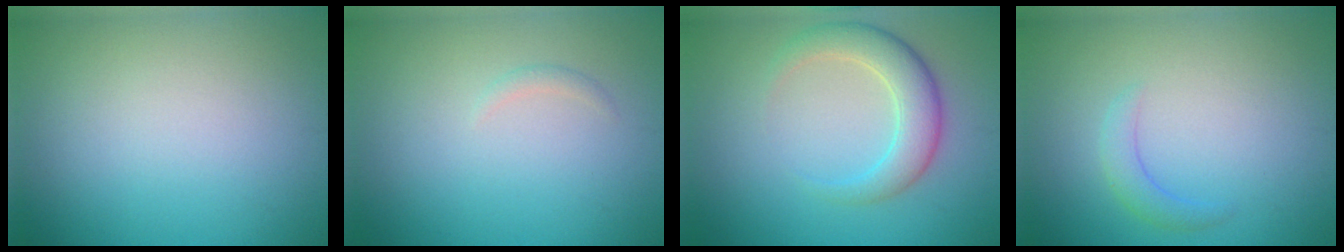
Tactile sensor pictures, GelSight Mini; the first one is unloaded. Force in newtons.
{"total": 0.6, "press": 0.6, "slide": 0.1}
{"total": 4.1, "press": 4.1, "slide": 0.3}
{"total": 1.6, "press": 1.6, "slide": 0.2}